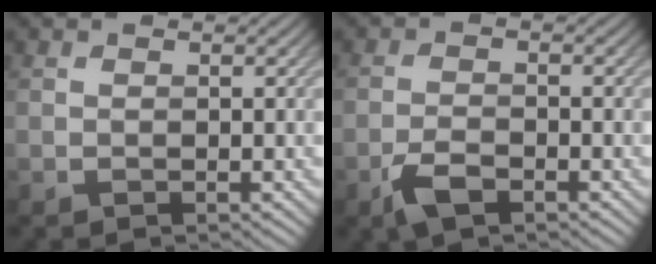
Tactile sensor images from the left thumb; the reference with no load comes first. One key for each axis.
{"total": 3.7, "fx": -2.3, "fy": 1.5, "fz": 2.4, "tx": -0.054, "ty": -0.002, "tz": -0.050}